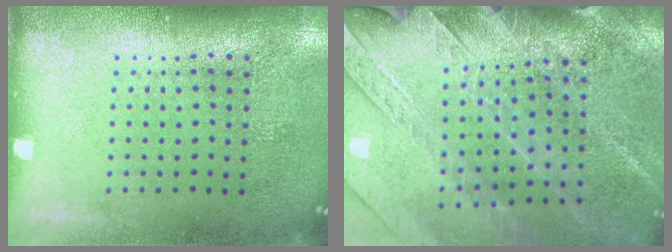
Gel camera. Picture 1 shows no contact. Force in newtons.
{"total": 3.0, "press": 3.0, "slide": 0.3}